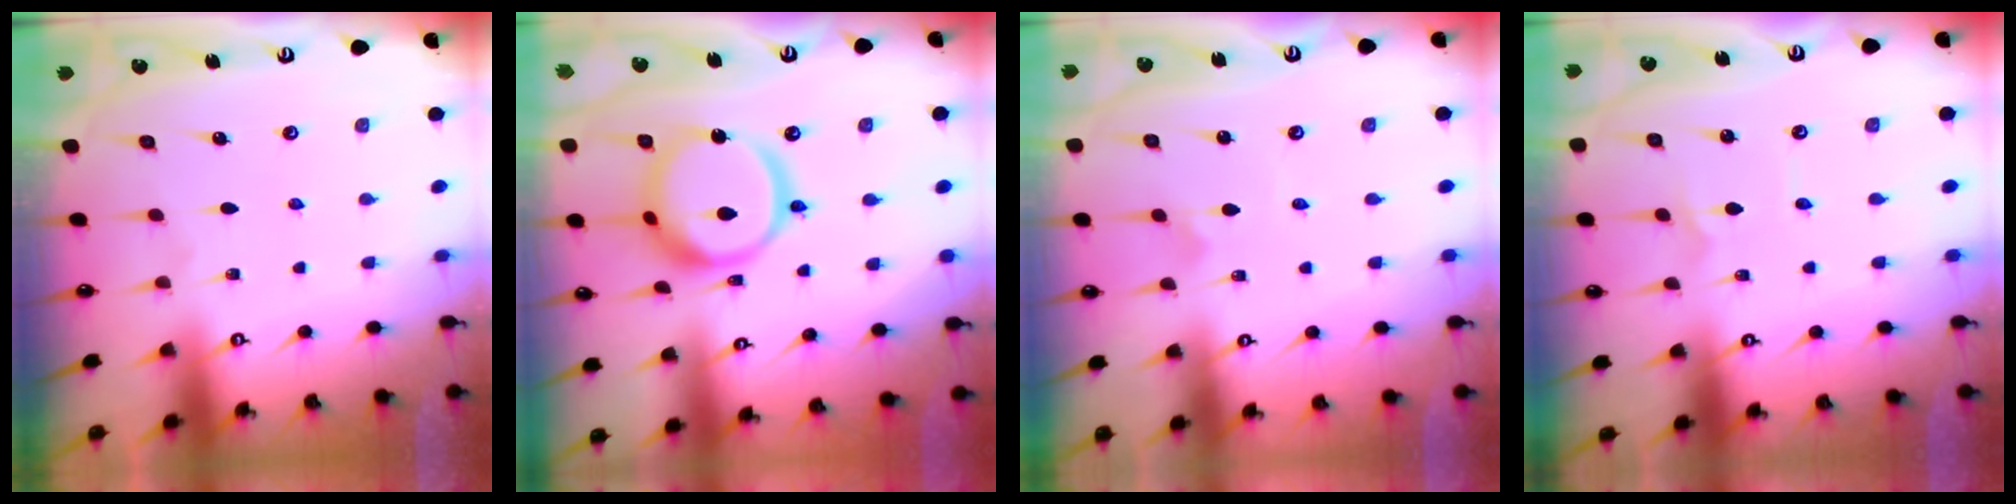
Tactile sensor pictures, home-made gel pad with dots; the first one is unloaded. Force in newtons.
{"total": 15.5, "press": 15.4, "slide": 1.6}
{"total": 0.8, "press": 0.8, "slide": 0.0}
{"total": 1.1, "press": 1.1, "slide": 0.1}